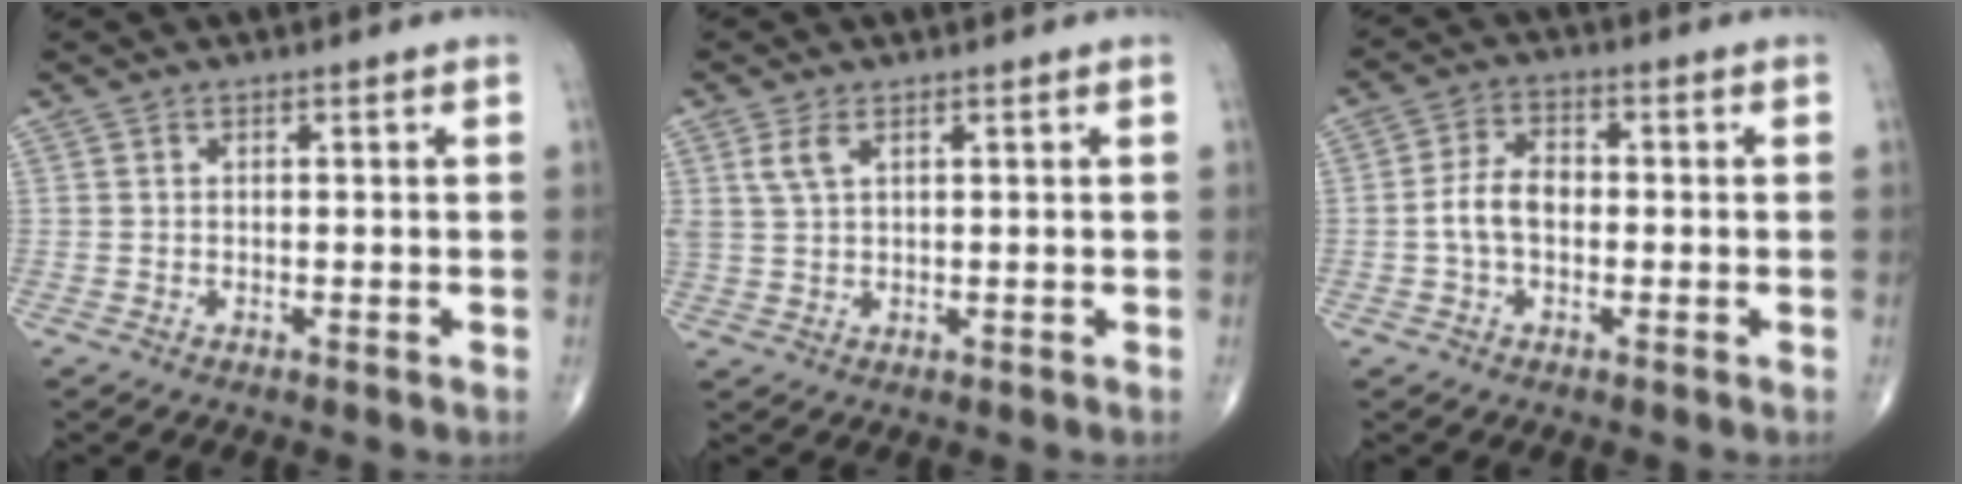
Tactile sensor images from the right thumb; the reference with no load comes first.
{"total": 3.3, "force": [1.6, 1.5, 2.4], "torque": [-0.056, 0.002, 0.040]}
{"total": 6.0, "force": [-0.7, 3.8, 4.6], "torque": [-0.083, 0.022, -0.021]}